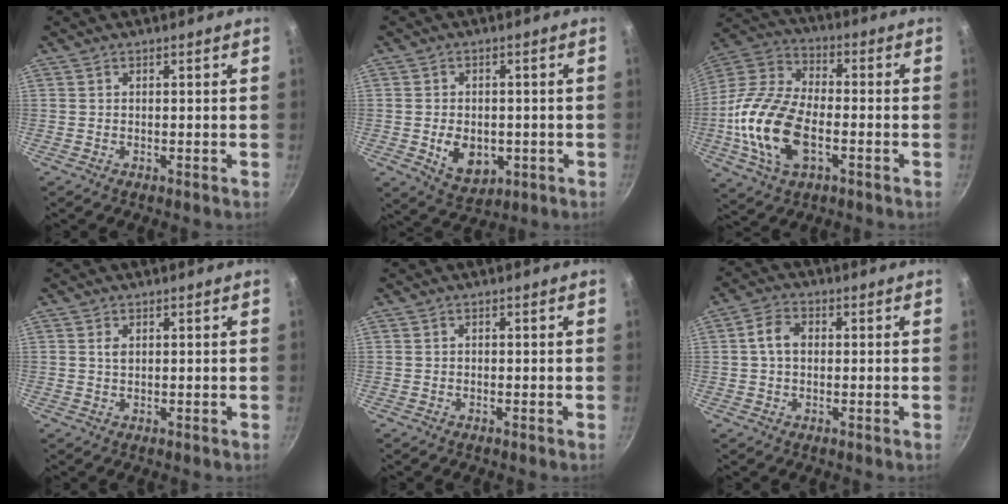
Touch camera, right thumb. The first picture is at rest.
{"total": 8.3, "force": [-1.6, 5.9, 5.5], "torque": [-0.064, -0.002, -0.012]}
{"total": 19.0, "force": [-4.2, 10.6, 15.2], "torque": [-0.297, 0.029, -0.091]}
{"total": 1.4, "force": [0.4, 0.9, 1.0], "torque": [-0.016, -0.001, 0.007]}
{"total": 0.0}
{"total": 4.8, "force": [0.3, 3.5, 3.2], "torque": [-0.052, 0.013, -0.002]}